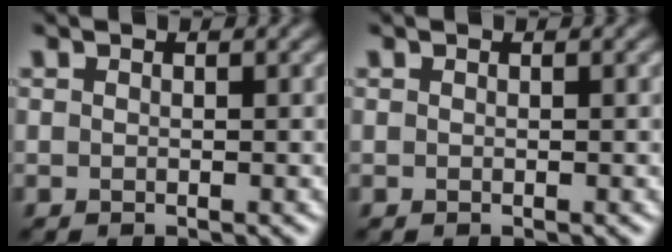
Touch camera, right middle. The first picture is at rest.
{"total": 0.0}